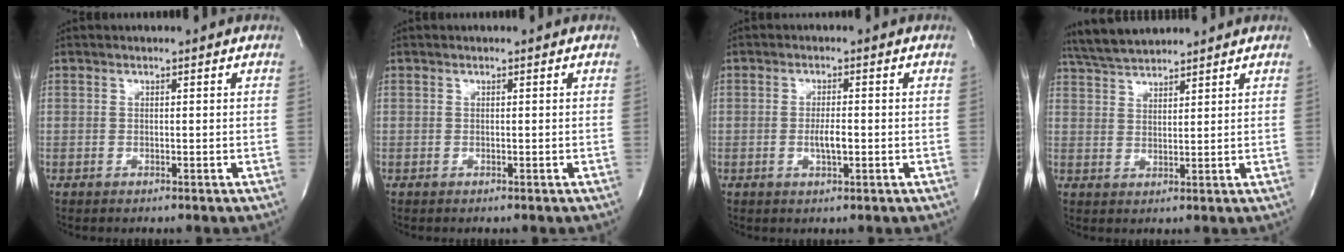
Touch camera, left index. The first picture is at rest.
{"total": 0.0}
{"total": 2.7, "force": [-0.6, 0.5, 2.5], "torque": [-0.049, -0.003, -0.010]}
{"total": 6.8, "force": [6.4, 0.7, 2.1], "torque": [-0.049, 0.022, 0.122]}